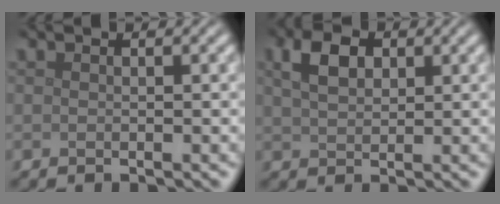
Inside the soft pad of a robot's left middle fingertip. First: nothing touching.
{"total": 3.5, "force": [1.5, 2.1, 2.3], "torque": [-0.051, 0.009, 0.027]}